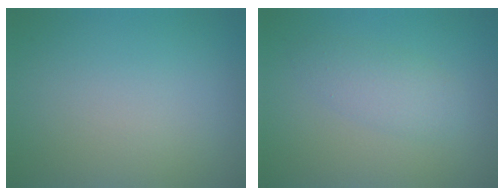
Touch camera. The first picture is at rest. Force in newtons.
{"total": 2.6, "press": 2.6, "slide": 0.1}